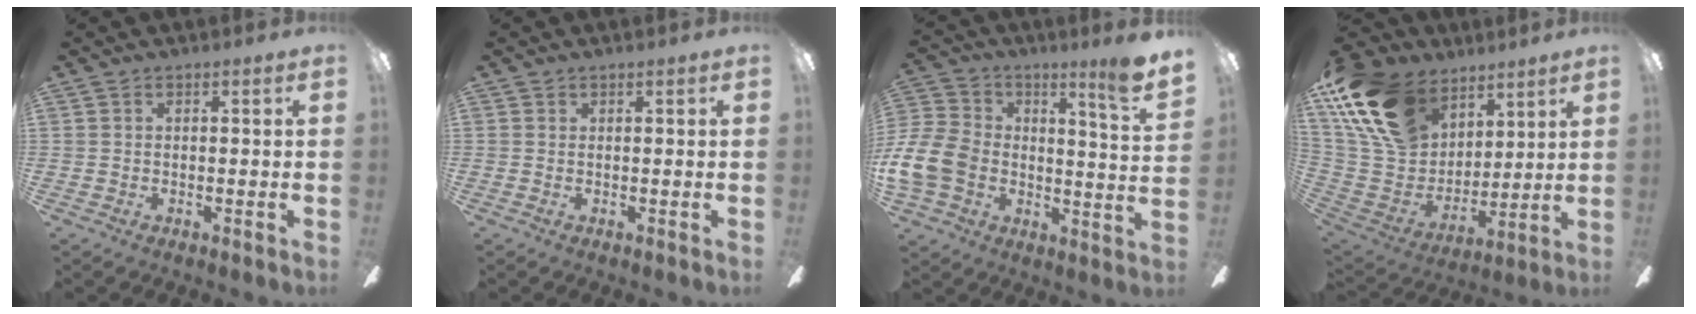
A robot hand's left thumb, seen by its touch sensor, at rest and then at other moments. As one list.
[{"total": 0.0}, {"total": 14.7, "force": [3.6, 8.5, 11.5], "torque": [-0.214, -0.014, 0.063]}, {"total": 22.5, "force": [12.4, 14.7, 11.7], "torque": [-0.270, -0.044, 0.233]}]